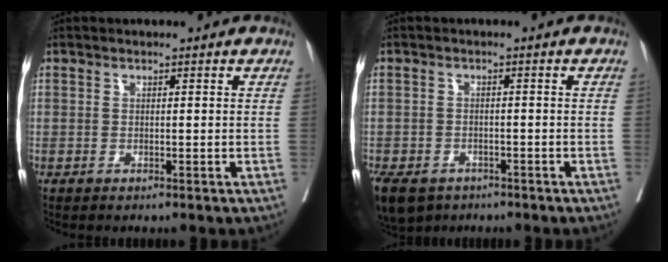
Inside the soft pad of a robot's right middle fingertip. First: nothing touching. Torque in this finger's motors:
{"motor_torque": [0.27, -0.25, 0.14, 0.04]}